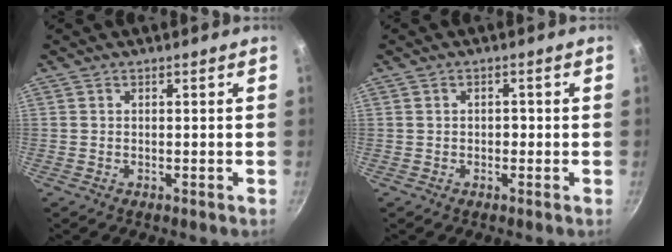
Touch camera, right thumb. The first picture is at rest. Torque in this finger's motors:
{"motor_torque": [0.15, -0.40, -0.43, 0.26, 0.07]}